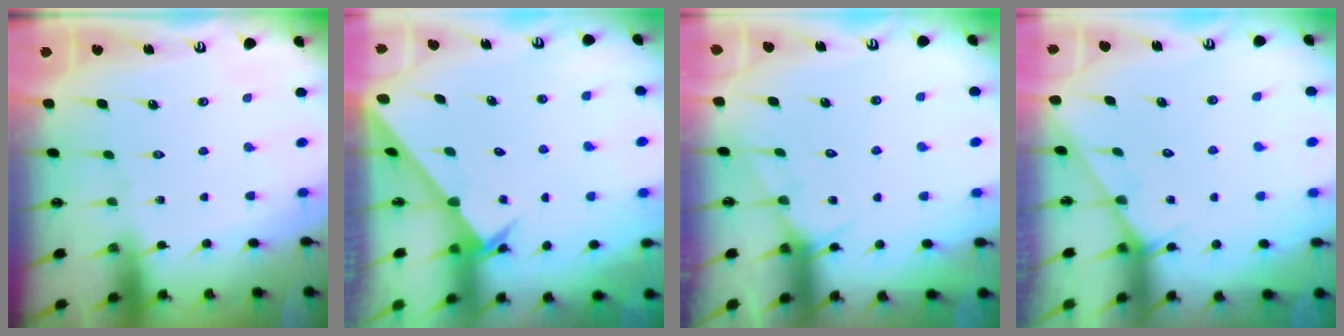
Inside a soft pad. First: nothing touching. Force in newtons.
{"total": 2.9, "press": 2.9, "slide": 0.1}
{"total": 8.6, "press": 8.6, "slide": 0.6}
{"total": 4.4, "press": 4.4, "slide": 0.2}